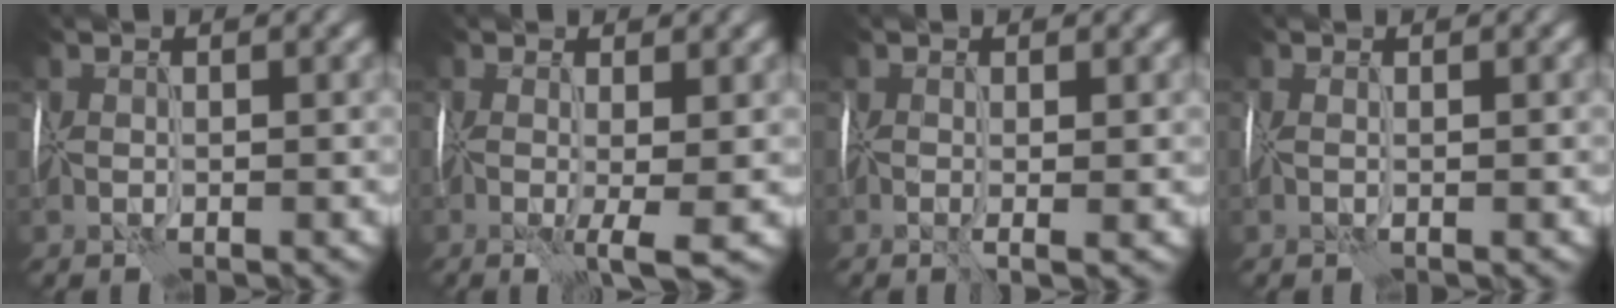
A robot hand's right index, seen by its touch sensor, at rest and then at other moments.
{"total": 4.1, "force": [-1.1, 1.1, 3.8], "torque": [-0.083, -0.014, -0.015]}
{"total": 1.6, "force": [-0.2, 0.5, 1.5], "torque": [-0.033, -0.004, -0.005]}
{"total": 0.9, "force": [0.2, 0.4, 0.8], "torque": [-0.013, 0.002, 0.006]}